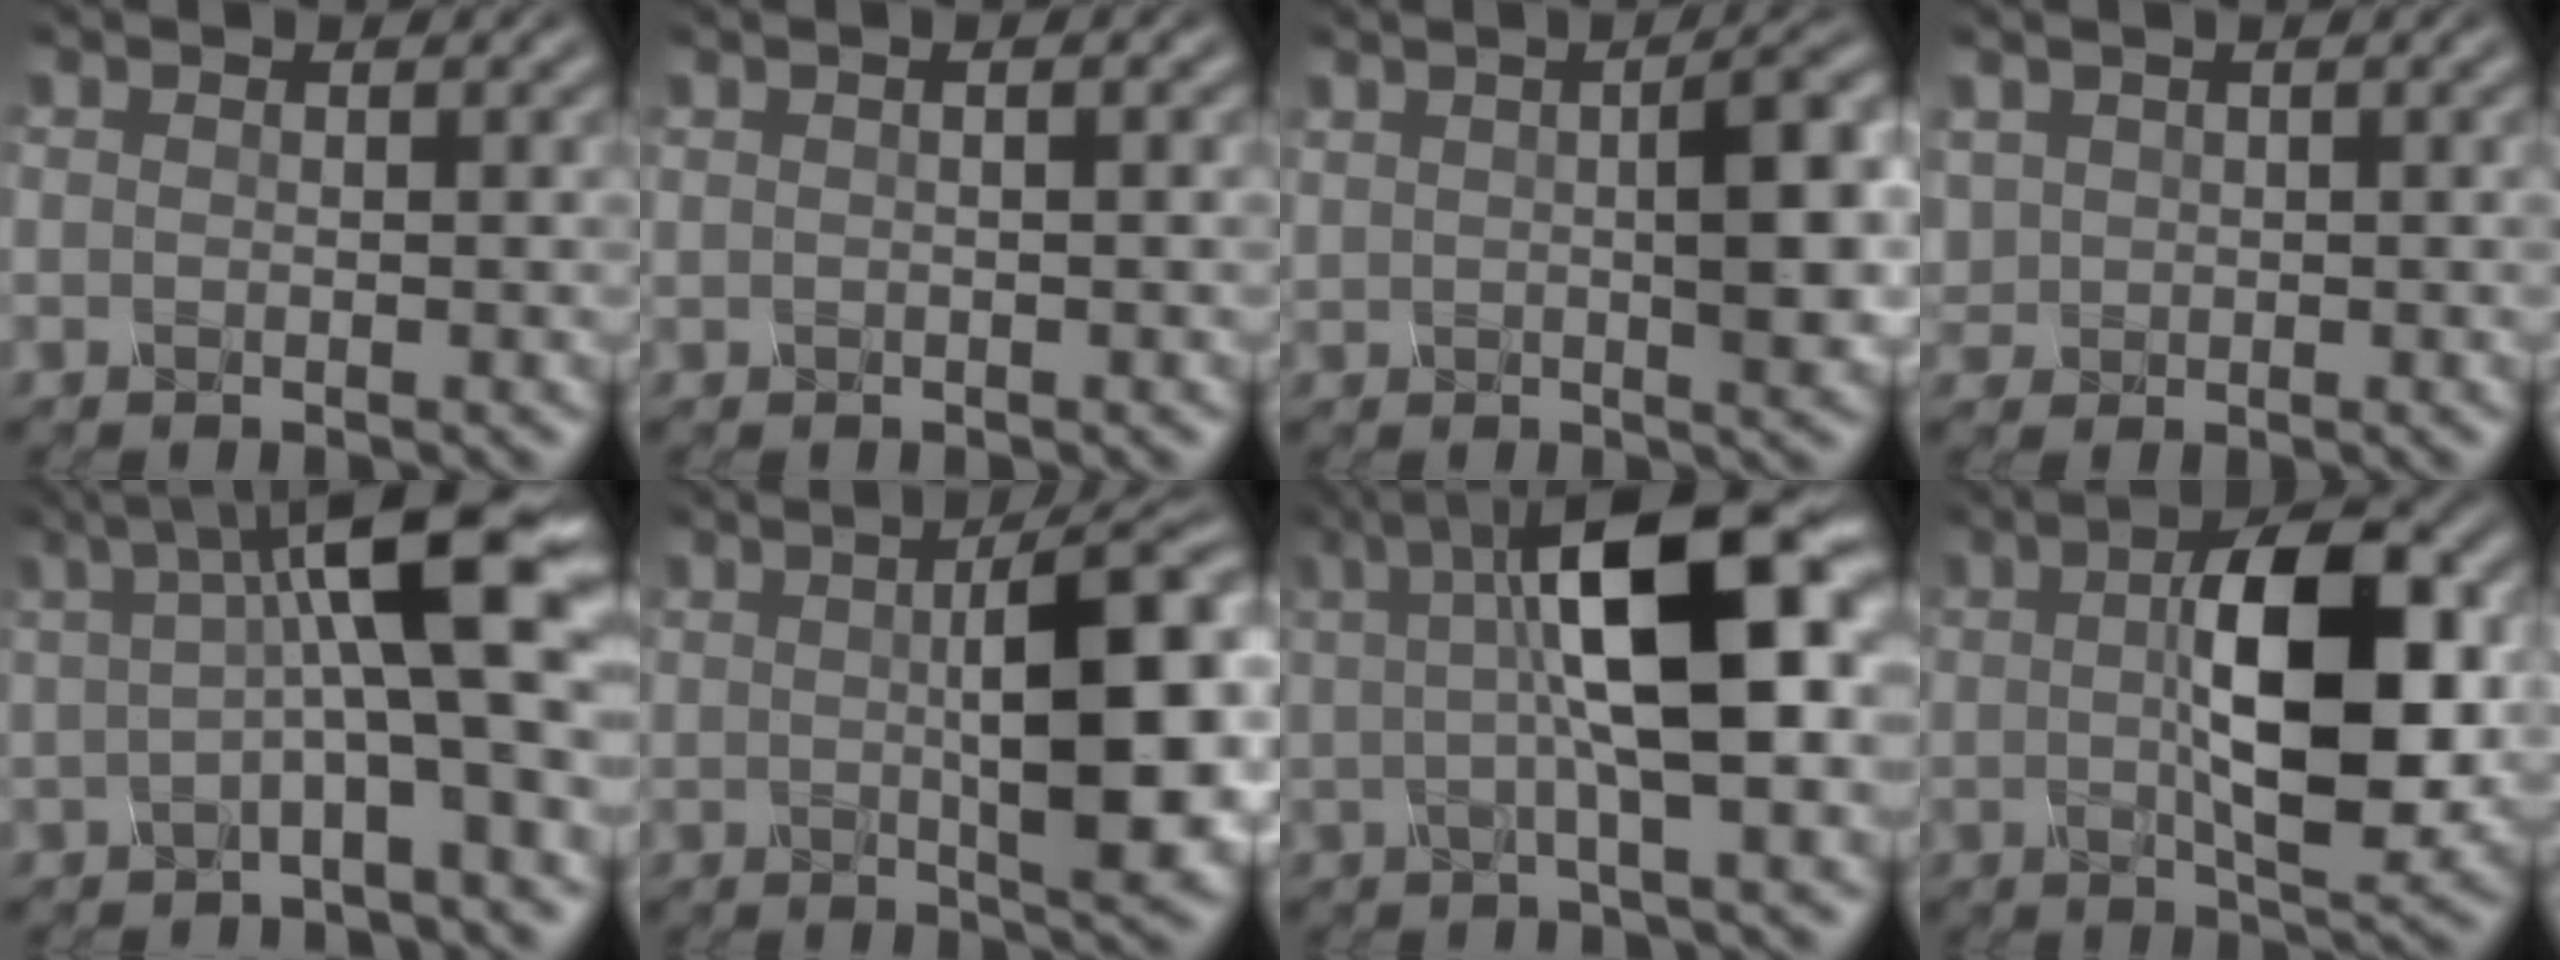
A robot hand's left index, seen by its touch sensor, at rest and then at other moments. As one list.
[{"total": 1.3, "force": [0.6, 0.4, 1.0], "torque": [-0.011, -0.002, 0.004]}, {"total": 6.3, "force": [1.2, 2.0, 5.9], "torque": [-0.081, 0.010, 0.019]}, {"total": 1.4, "force": [0.7, 1.2, 0.2], "torque": [-0.006, -0.002, 0.014]}, {"total": 9.6, "force": [2.0, 2.0, 9.2], "torque": [-0.125, 0.020, 0.022]}, {"total": 10.6, "force": [1.3, 3.2, 10.1], "torque": [-0.130, 0.007, 0.022]}, {"total": 10.9, "force": [2.4, 2.8, 10.3], "torque": [-0.147, 0.018, 0.036]}, {"total": 10.3, "force": [1.3, 3.9, 9.4], "torque": [-0.143, 0.007, 0.019]}]